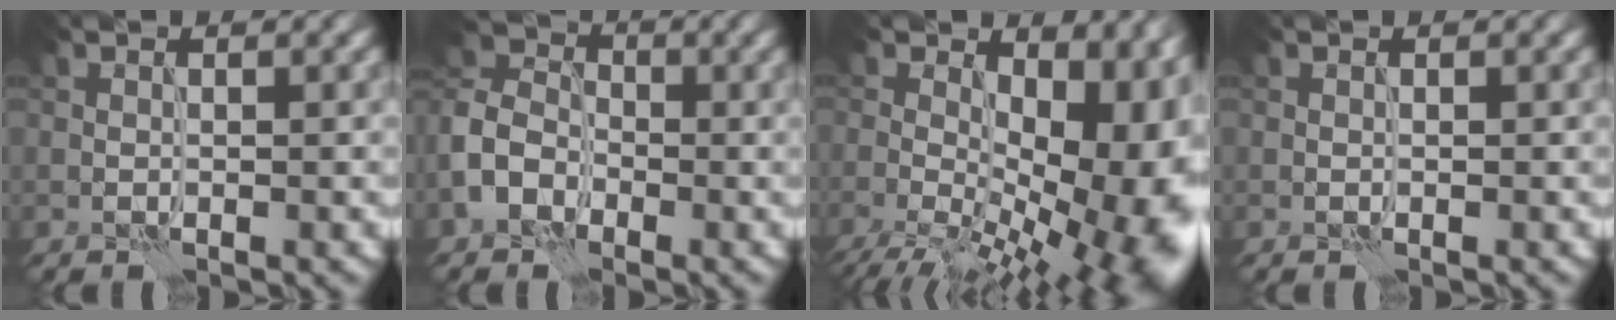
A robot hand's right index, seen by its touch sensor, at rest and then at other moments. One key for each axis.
{"total": 5.4, "fx": -2.8, "fy": 3.9, "fz": 2.5, "tx": -0.063, "ty": 0.001, "tz": -0.067}
{"total": 18.3, "fx": -1.4, "fy": 10.5, "fz": 14.9, "tx": -0.140, "ty": -0.017, "tz": 0.010}
{"total": 0.0}